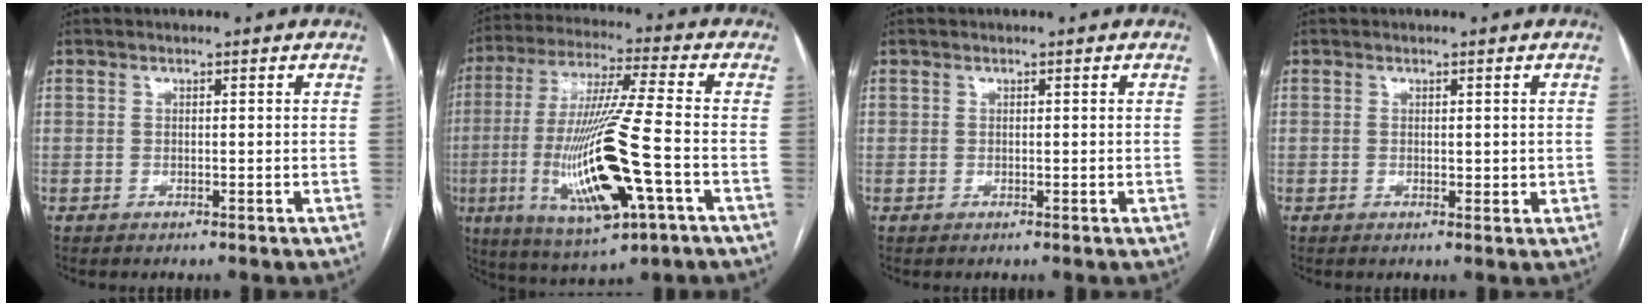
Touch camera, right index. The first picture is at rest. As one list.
[{"total": 18.9, "force": [-4.9, 1.6, 18.2], "torque": [-0.381, -0.024, -0.082]}, {"total": 0.5, "force": [0.3, 0.4, 0.2], "torque": [0.005, -0.001, 0.003]}, {"total": 1.6, "force": [0.3, 1.0, 1.2], "torque": [-0.013, -0.004, 0.007]}]